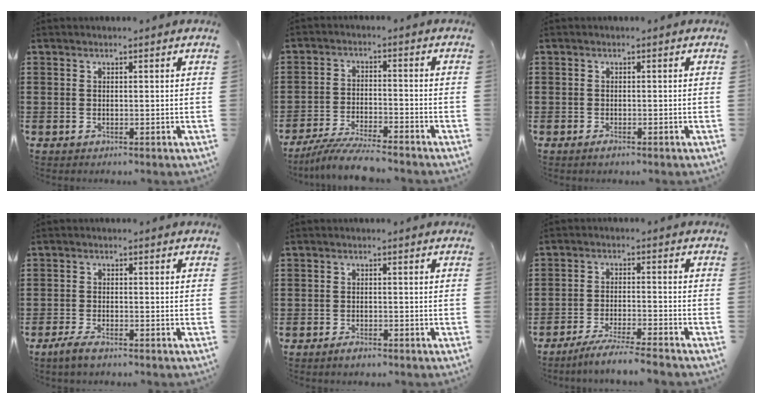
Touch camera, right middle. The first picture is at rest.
{"total": 6.1, "force": [-5.7, 0.1, 2.3], "torque": [-0.057, -0.014, -0.110]}
{"total": 0.7, "force": [-0.6, 0.1, 0.4], "torque": [-0.010, -0.007, -0.009]}
{"total": 2.4, "force": [-1.7, 0.4, 1.6], "torque": [-0.043, -0.003, -0.036]}
{"total": 1.3, "force": [-1.2, 0.3, 0.6], "torque": [-0.015, -0.006, -0.021]}
{"total": 4.6, "force": [-4.2, -0.5, 1.7], "torque": [-0.035, -0.011, -0.081]}